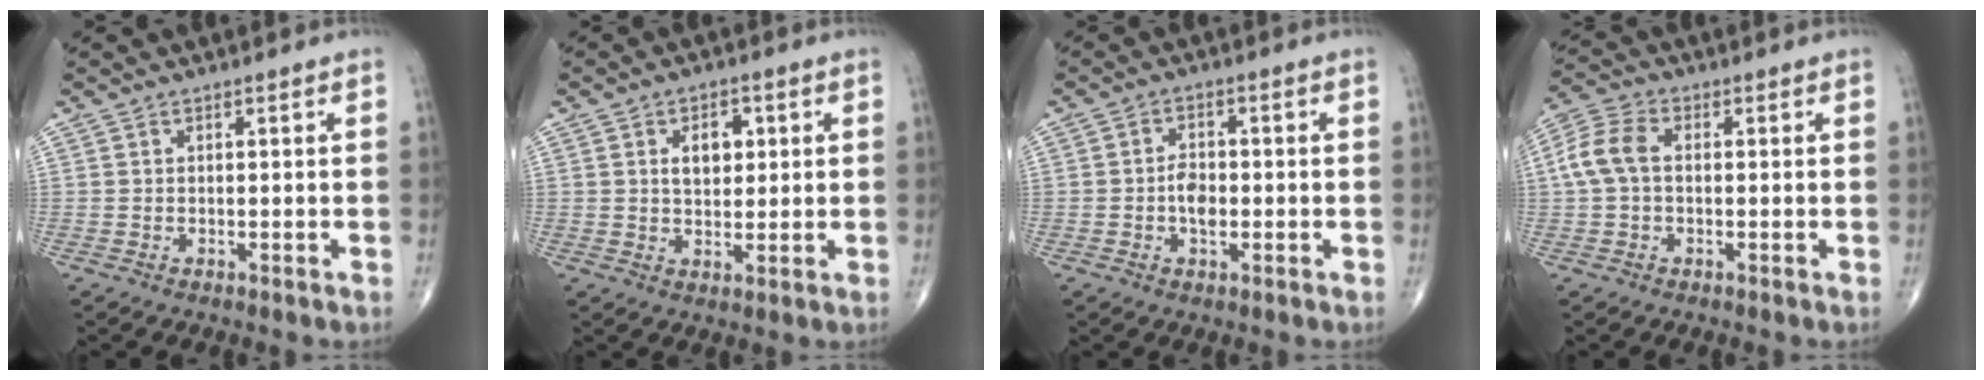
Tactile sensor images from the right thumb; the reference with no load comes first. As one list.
[{"total": 5.7, "force": [1.5, 3.7, 4.1], "torque": [-0.042, -0.004, 0.023]}, {"total": 4.0, "force": [-0.7, 2.4, 3.1], "torque": [-0.046, 0.006, -0.017]}, {"total": 6.9, "force": [0.3, 4.5, 5.2], "torque": [-0.116, 0.022, -0.002]}]